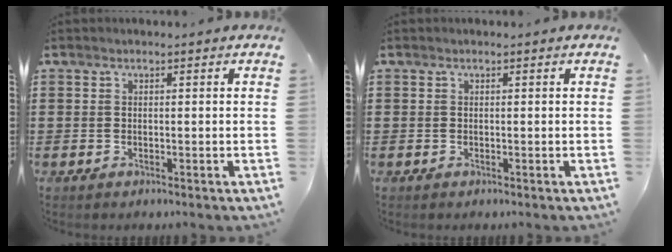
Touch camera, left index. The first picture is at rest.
{"total": 0.0}